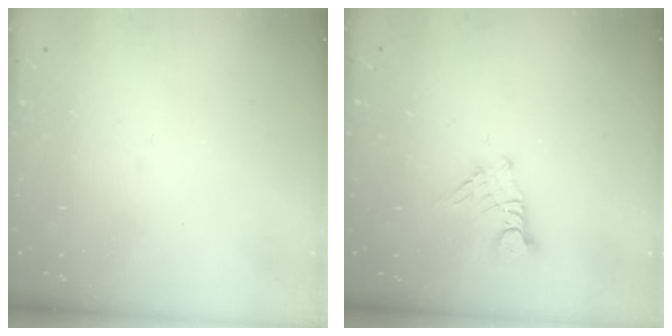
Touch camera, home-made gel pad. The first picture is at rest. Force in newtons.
{"total": 3.8, "press": 3.8, "slide": 0.3}